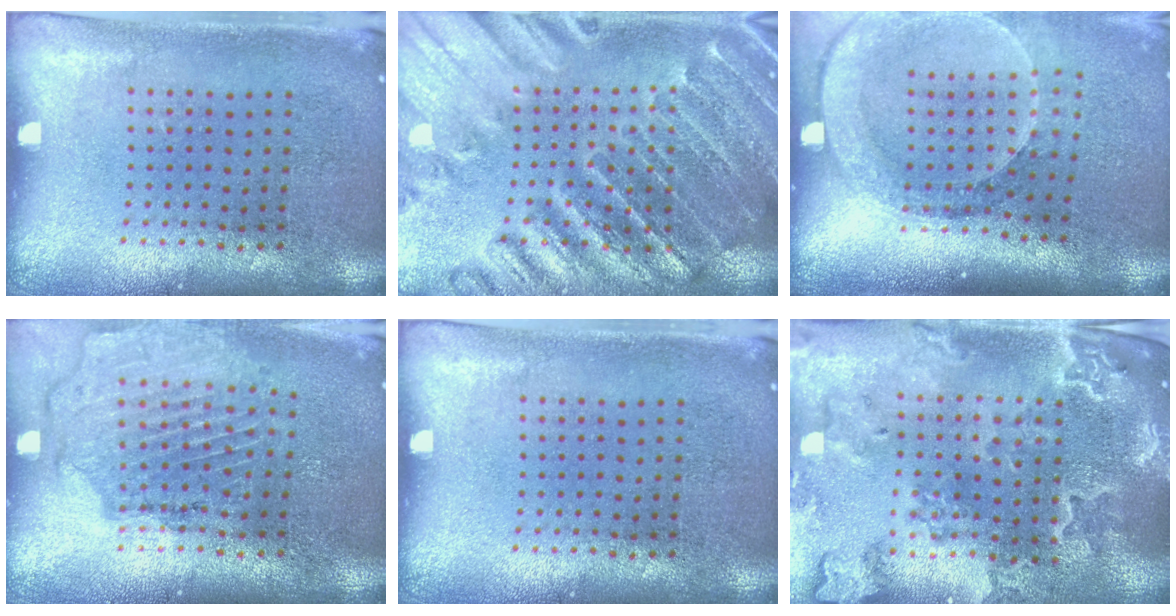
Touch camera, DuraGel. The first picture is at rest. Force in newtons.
{"total": 2.7, "press": 2.7, "slide": 0.4}
{"total": 2.6, "press": 2.0, "slide": 1.7}
{"total": 1.6, "press": 1.5, "slide": 0.3}
{"total": 0.0}
{"total": 2.4, "press": 2.3, "slide": 0.7}